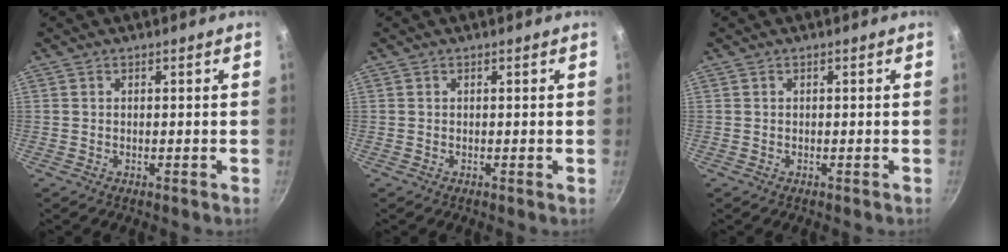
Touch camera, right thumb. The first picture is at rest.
{"total": 0.0}
{"total": 0.0}